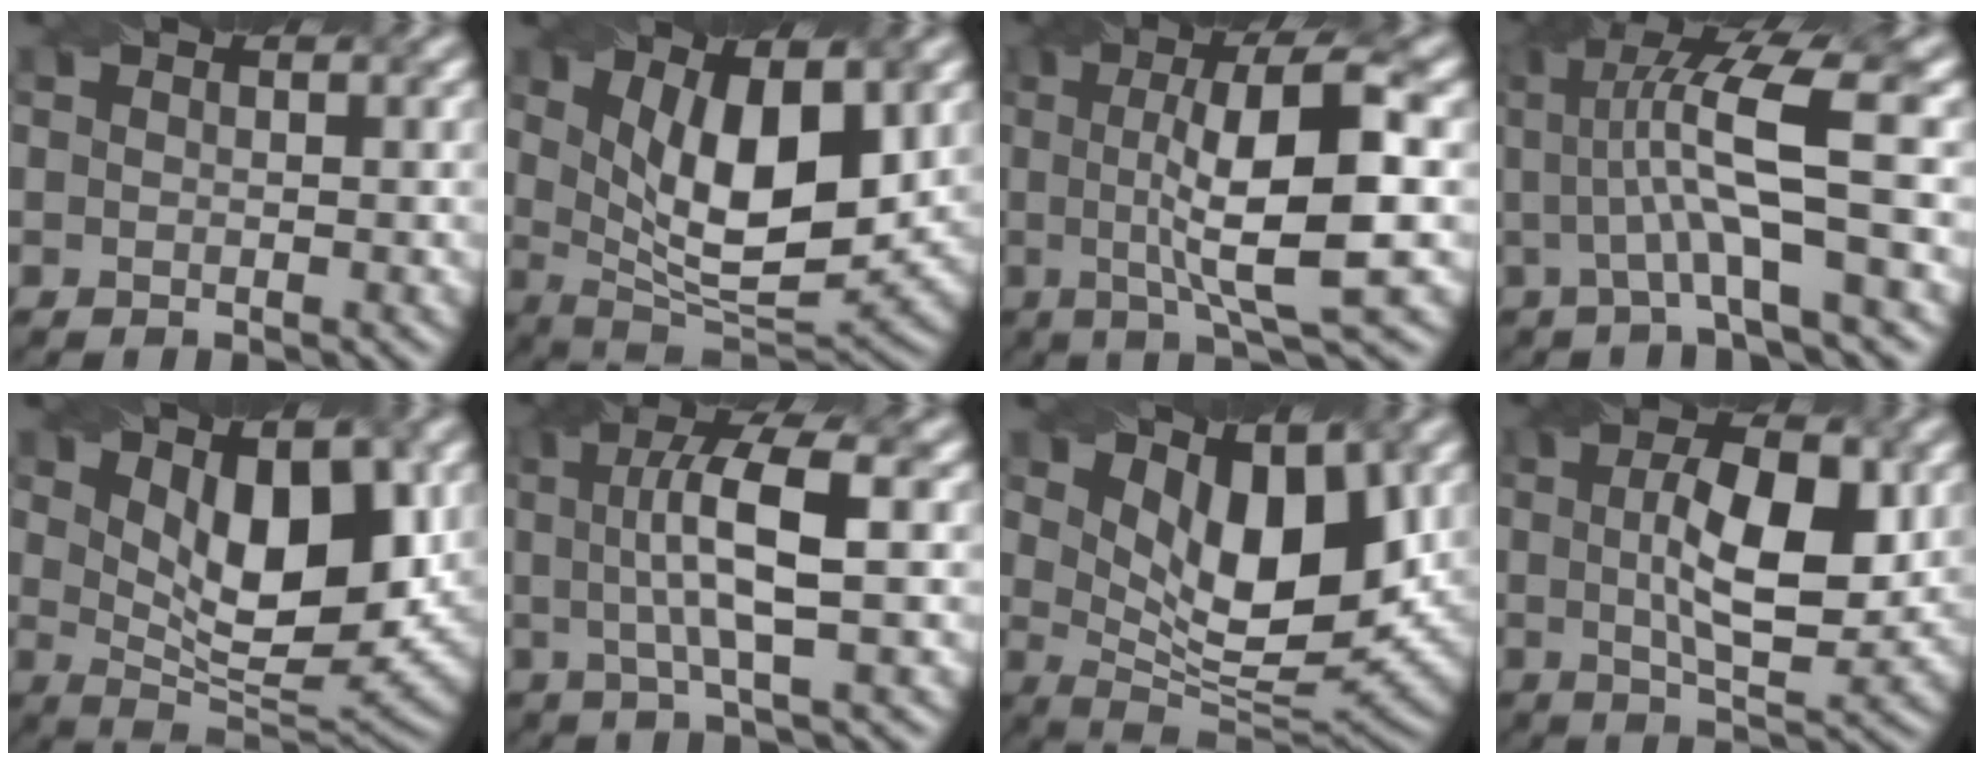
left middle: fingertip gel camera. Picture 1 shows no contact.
{"total": 9.1, "force": [2.6, 3.5, 8.1], "torque": [-0.143, -0.013, 0.045]}
{"total": 10.1, "force": [0.5, 2.3, 9.8], "torque": [-0.138, 0.004, 0.010]}
{"total": 8.6, "force": [1.2, 1.6, 8.3], "torque": [-0.134, 0.009, 0.017]}
{"total": 9.5, "force": [2.7, 4.0, 8.2], "torque": [-0.122, -0.007, 0.045]}
{"total": 7.0, "force": [0.7, 1.5, 6.8], "torque": [-0.119, 0.008, 0.013]}
{"total": 8.7, "force": [3.3, 3.8, 7.1], "torque": [-0.123, -0.014, 0.055]}
{"total": 8.1, "force": [1.1, 2.8, 7.5], "torque": [-0.123, 0.004, 0.018]}